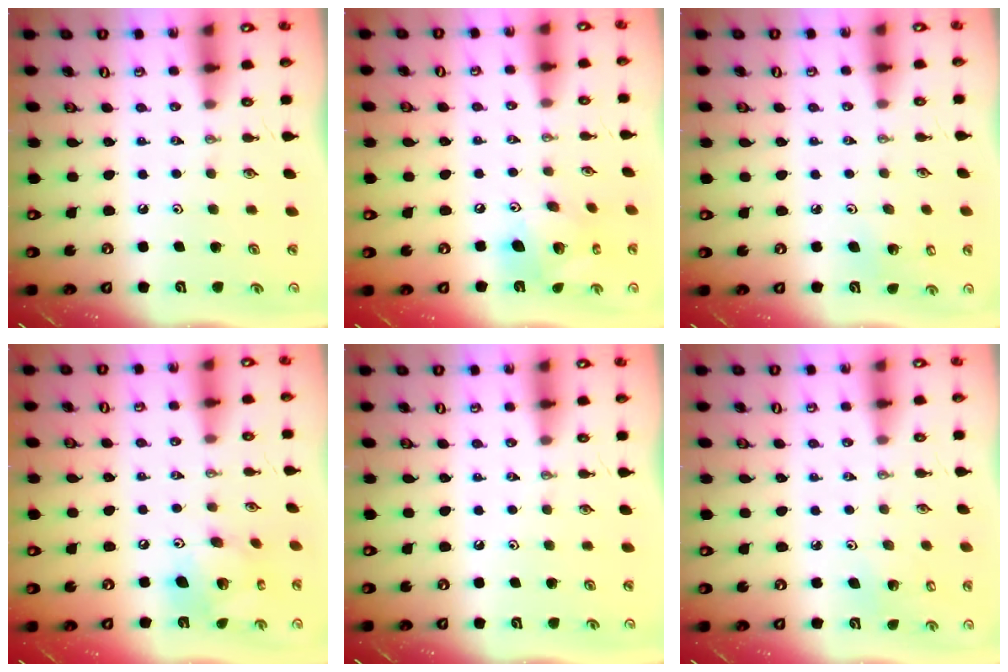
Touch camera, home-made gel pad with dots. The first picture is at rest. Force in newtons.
{"total": 12.5, "press": 12.5, "slide": 1.0}
{"total": 4.0, "press": 3.9, "slide": 1.1}
{"total": 14.1, "press": 14.0, "slide": 1.3}
{"total": 0.0}
{"total": 3.0, "press": 2.9, "slide": 0.5}